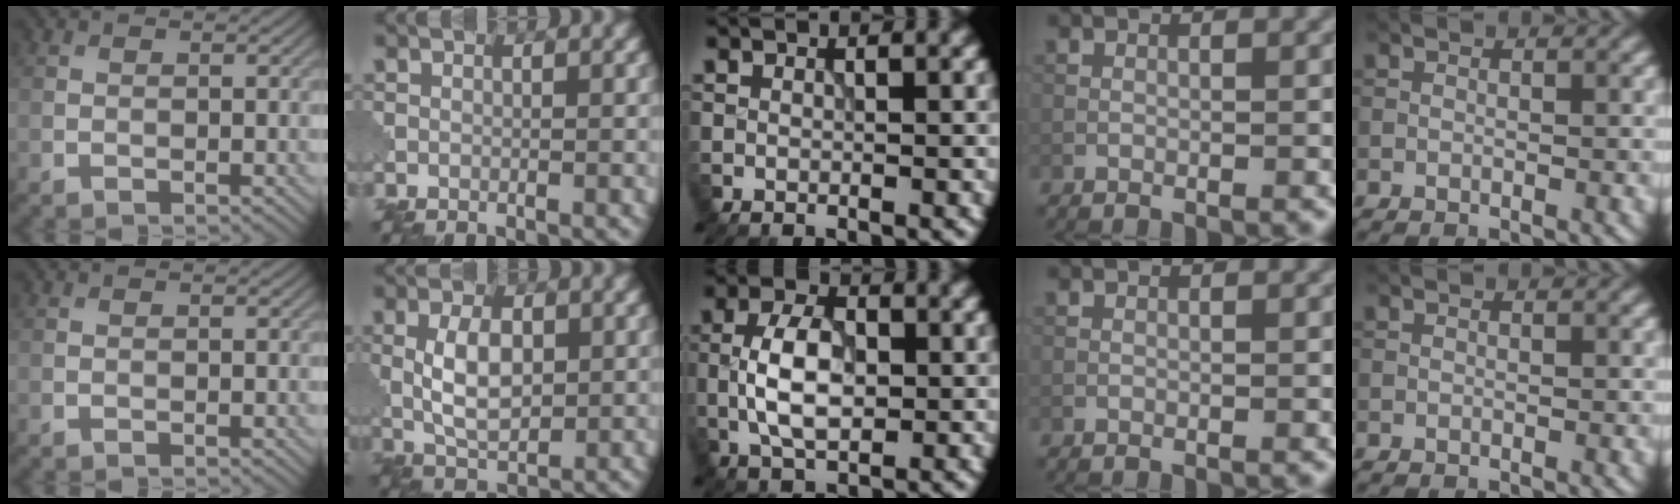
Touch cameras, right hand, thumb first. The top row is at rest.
{"index": {"total": 4.7, "force": [0.3, 2.5, 4.0], "torque": [-0.083, 0.003, 0.008]}, "middle": {"total": 5.6, "force": [-0.5, 3.0, 4.7], "torque": [-0.094, 0.004, -0.015]}}